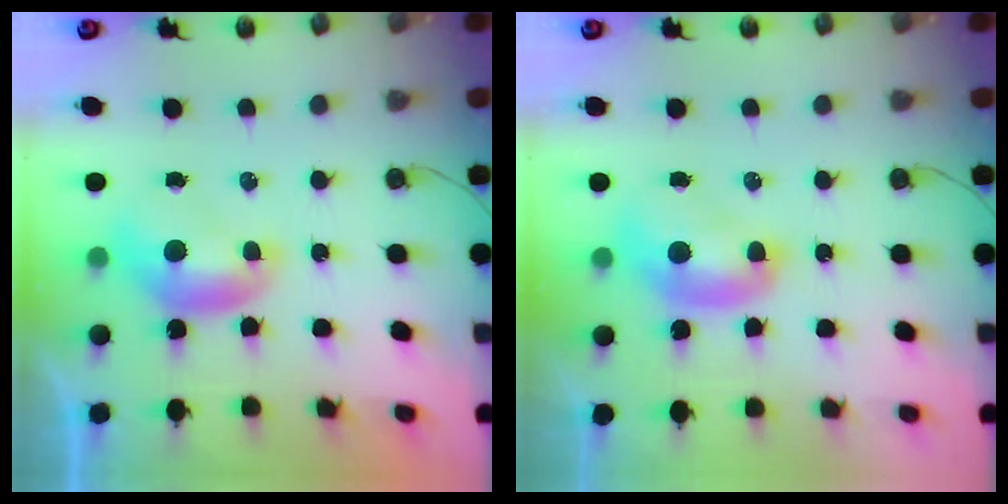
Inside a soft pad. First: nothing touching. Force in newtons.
{"total": 2.0, "press": 2.0, "slide": 0.2}